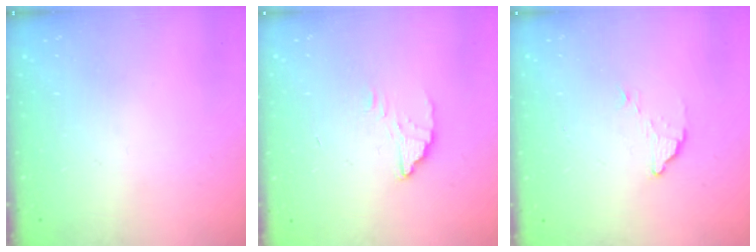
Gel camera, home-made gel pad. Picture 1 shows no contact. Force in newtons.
{"total": 2.6, "press": 2.6, "slide": 0.2}
{"total": 3.4, "press": 3.4, "slide": 0.1}